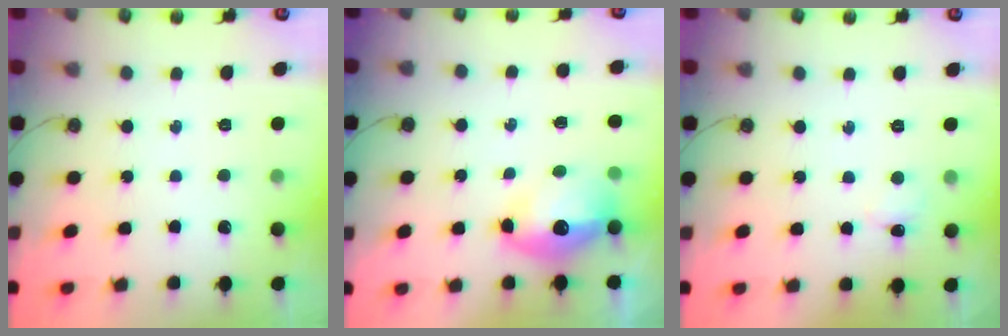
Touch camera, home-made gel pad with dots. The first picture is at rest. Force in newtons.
{"total": 12.1, "press": 12.1, "slide": 1.1}
{"total": 4.3, "press": 4.2, "slide": 0.7}